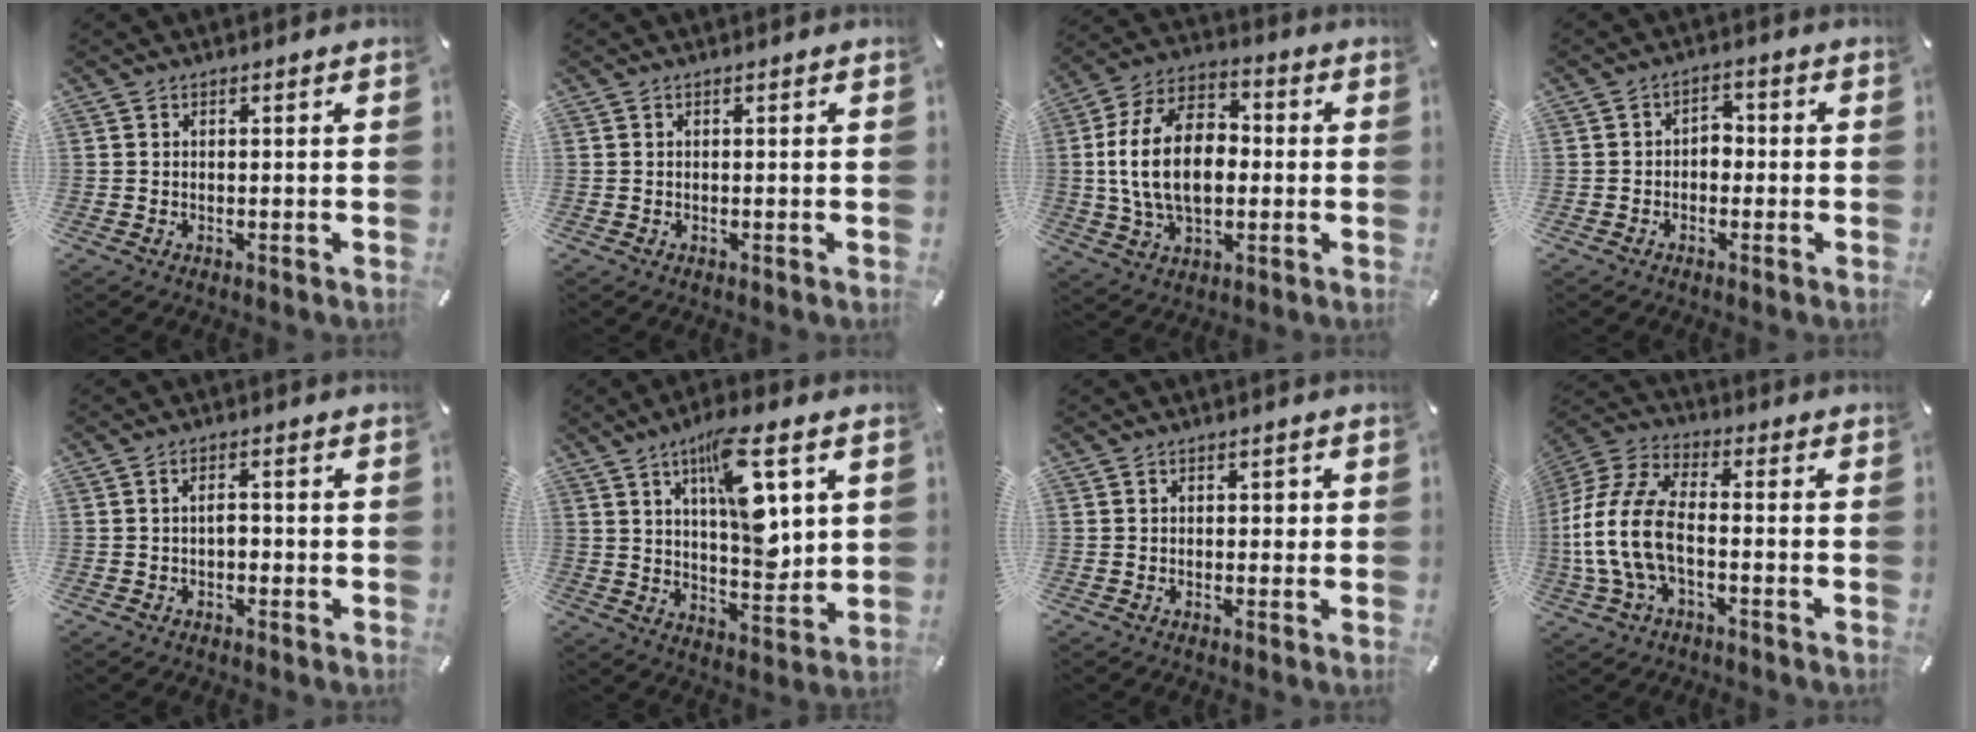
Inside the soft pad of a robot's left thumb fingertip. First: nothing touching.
{"total": 0.0}
{"total": 18.1, "force": [-0.4, 12.3, 13.3], "torque": [-0.285, 0.014, -0.009]}
{"total": 3.5, "force": [-0.9, 2.6, 2.2], "torque": [-0.033, 0.011, -0.023]}
{"total": 2.5, "force": [-0.4, 1.4, 2.1], "torque": [-0.040, 0.005, -0.009]}
{"total": 15.5, "force": [6.7, 5.7, 12.7], "torque": [-0.184, -0.027, 0.106]}
{"total": 1.5, "force": [0.1, 1.1, 1.0], "torque": [-0.011, 0.005, -0.003]}
{"total": 13.2, "force": [-3.5, 7.4, 10.4], "torque": [-0.233, 0.004, -0.066]}